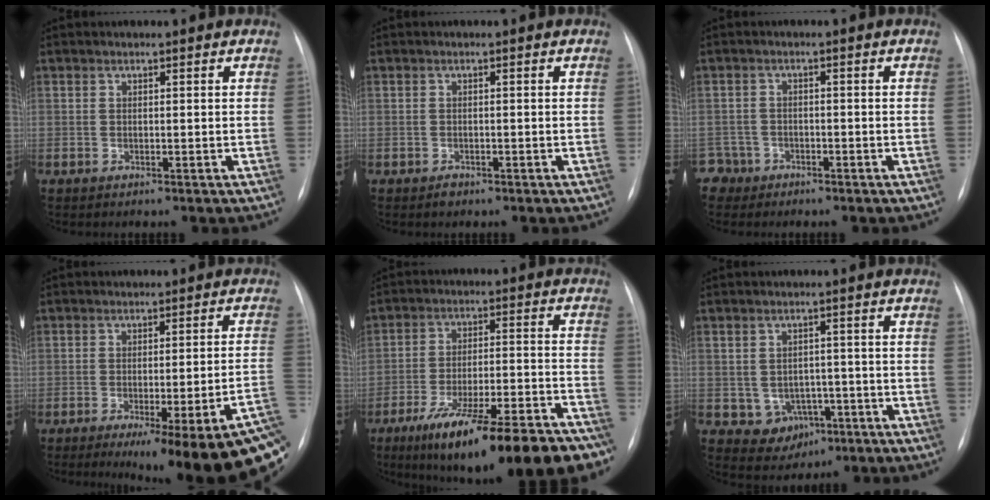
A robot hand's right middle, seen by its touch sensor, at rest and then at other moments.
{"total": 0.7, "force": [-0.4, 0.5, 0.3], "torque": [-0.004, 0.001, -0.006]}
{"total": 3.2, "force": [-2.0, 2.3, -1.0], "torque": [0.020, 0.010, -0.042]}
{"total": 21.1, "force": [-12.6, 2.2, 16.8], "torque": [-0.122, -0.015, -0.157]}
{"total": 23.6, "force": [-17.4, 4.1, 15.4], "torque": [-0.175, 0.010, -0.265]}
{"total": 5.1, "force": [-1.7, 4.4, 1.9], "torque": [-0.022, 0.013, -0.011]}